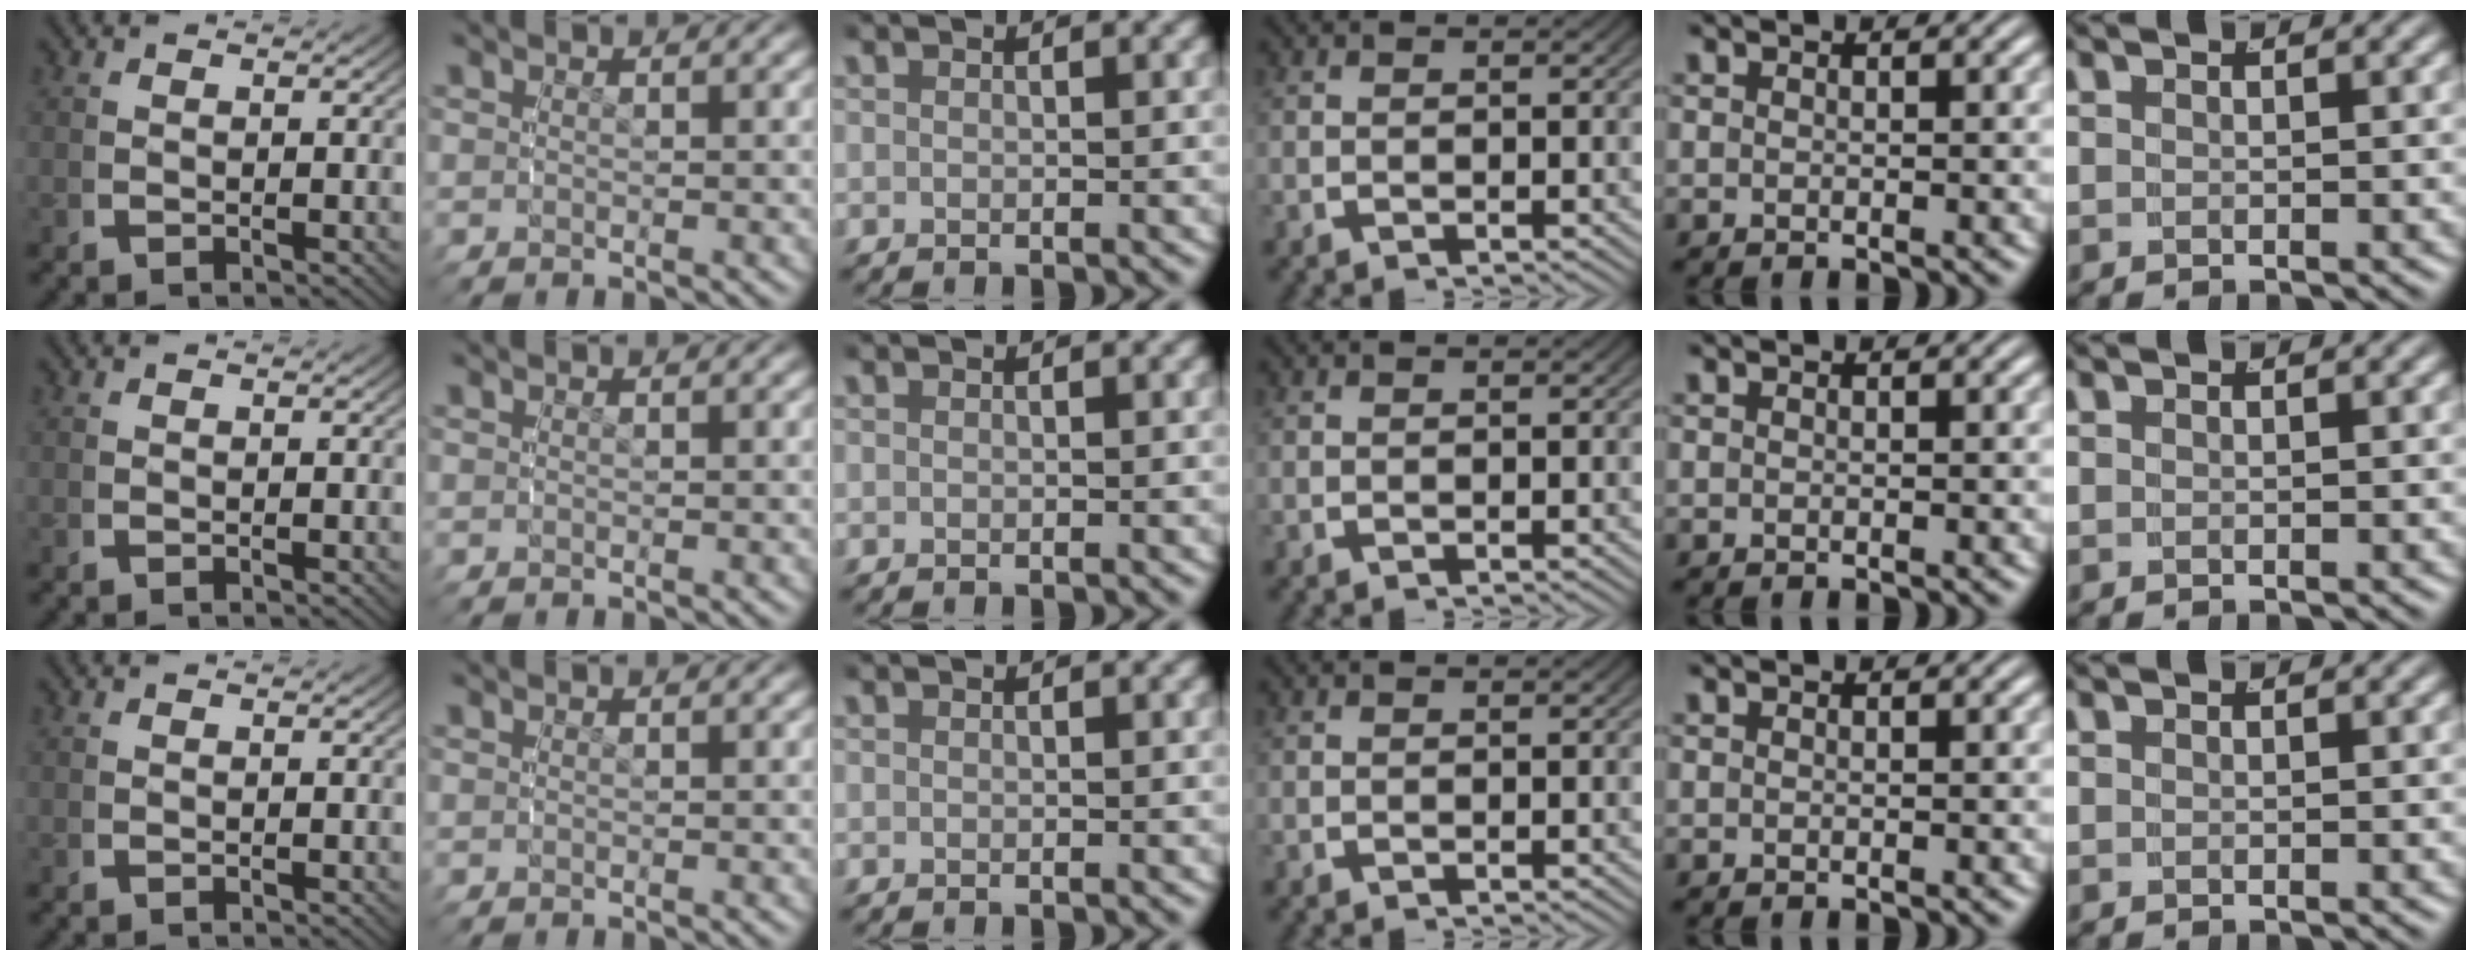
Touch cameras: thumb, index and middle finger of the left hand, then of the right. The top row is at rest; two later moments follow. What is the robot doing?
{"motion": "reach", "object": "measuring cup"}